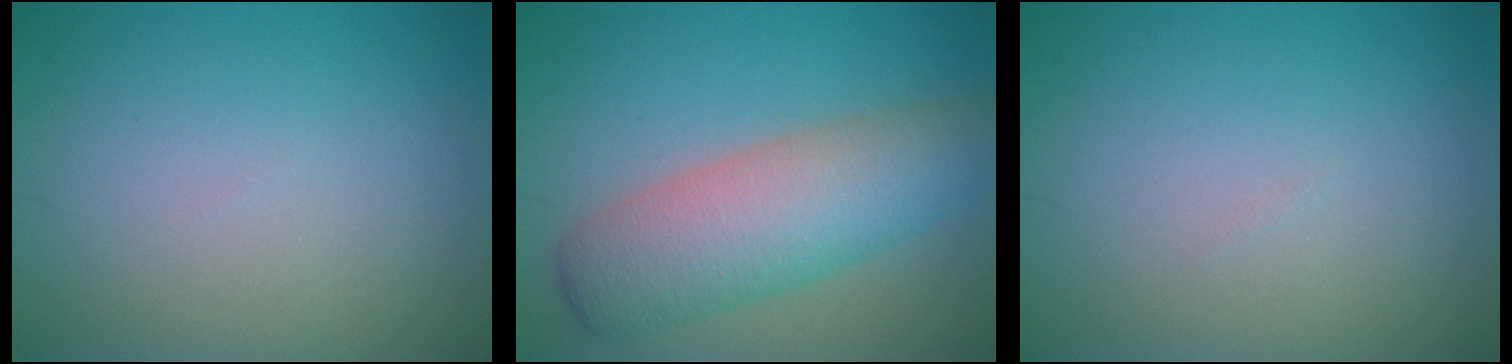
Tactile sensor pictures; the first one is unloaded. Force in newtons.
{"total": 7.6, "press": 7.6, "slide": 0.2}
{"total": 0.0}